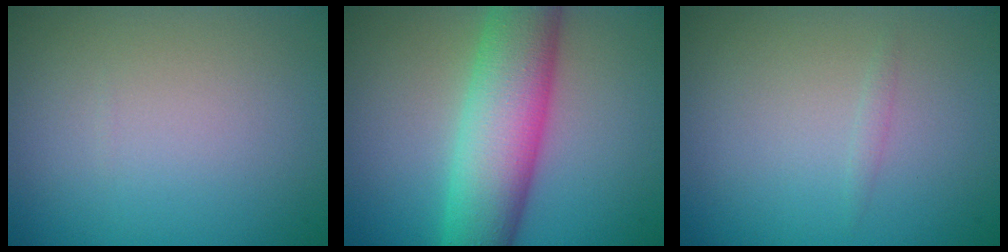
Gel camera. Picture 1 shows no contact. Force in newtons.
{"total": 9.0, "press": 9.0, "slide": 0.3}
{"total": 0.6, "press": 0.6, "slide": 0.0}